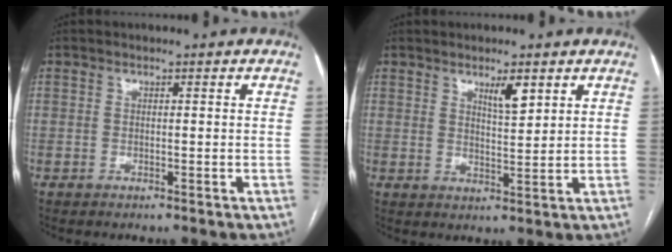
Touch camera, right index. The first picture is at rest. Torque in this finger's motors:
{"motor_torque": [0.21, 0.12, 0.05, 0.04]}